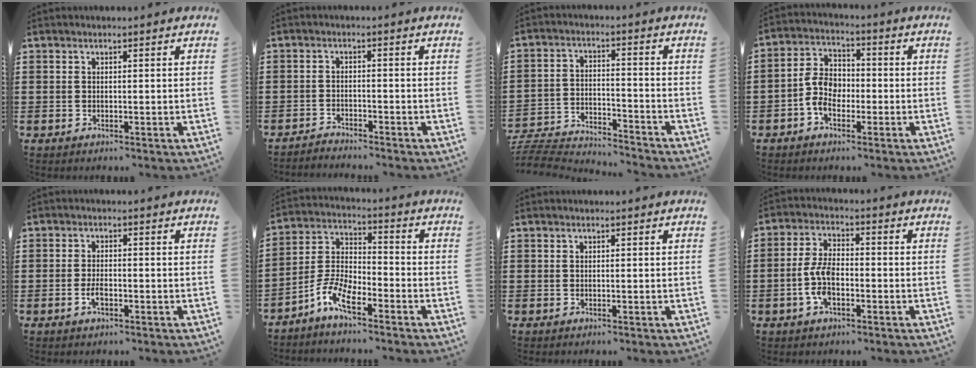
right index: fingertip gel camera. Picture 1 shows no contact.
{"total": 2.0, "force": [-2.0, 0.0, -0.3], "torque": [-0.002, 0.005, -0.044]}
{"total": 5.5, "force": [-5.4, 0.4, 0.8], "torque": [-0.032, -0.004, -0.114]}
{"total": 5.6, "force": [-1.8, 3.7, 3.9], "torque": [-0.095, 0.003, -0.039]}
{"total": 2.4, "force": [-1.0, 0.8, 2.1], "torque": [-0.047, -0.006, -0.018]}
{"total": 7.0, "force": [-4.8, 2.3, 4.5], "torque": [-0.117, -0.003, -0.098]}
{"total": 0.0}
{"total": 6.5, "force": [-1.9, 3.1, 5.4], "torque": [-0.129, -0.003, -0.041]}